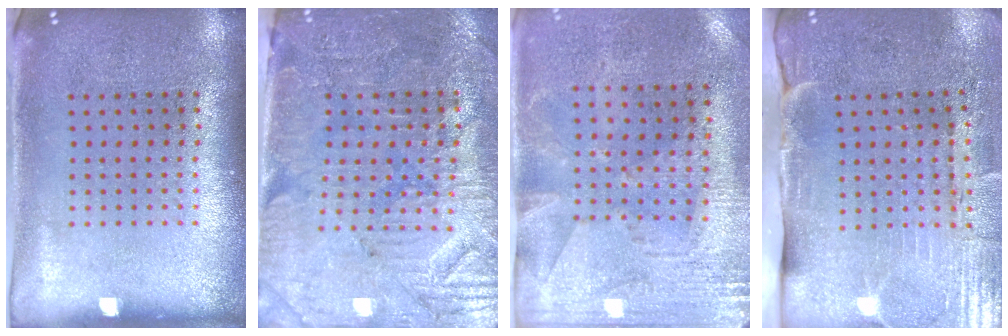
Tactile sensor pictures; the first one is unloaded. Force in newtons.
{"total": 3.7, "press": 3.3, "slide": 1.6}
{"total": 2.7, "press": 2.3, "slide": 1.5}
{"total": 4.6, "press": 3.8, "slide": 2.6}